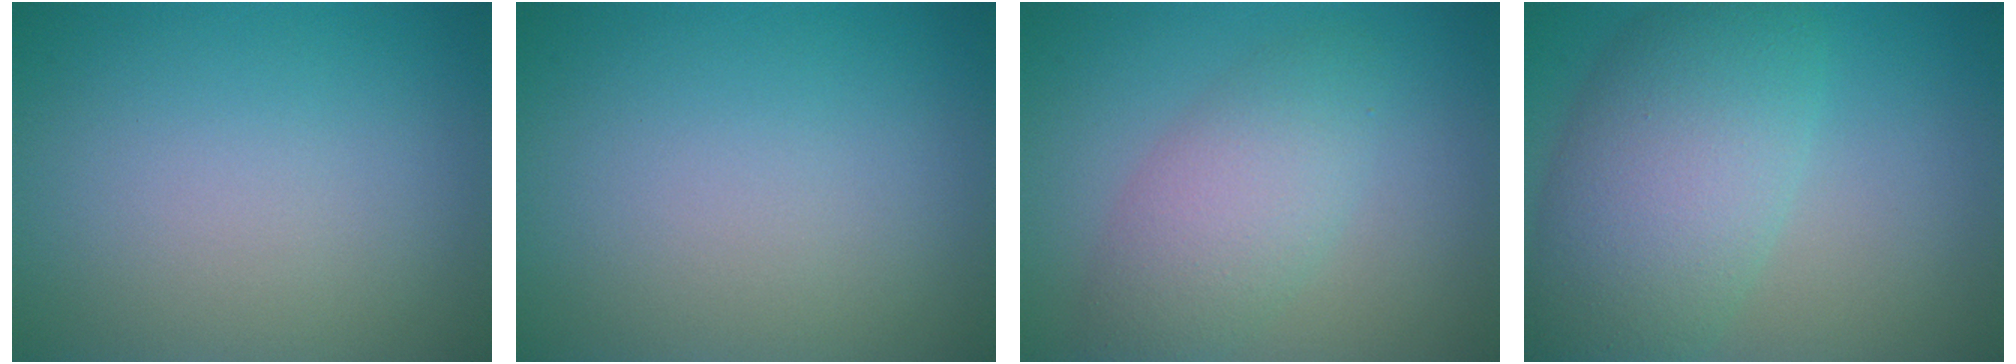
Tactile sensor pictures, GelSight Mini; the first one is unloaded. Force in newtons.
{"total": 0.0}
{"total": 4.3, "press": 4.3, "slide": 0.1}
{"total": 8.2, "press": 8.2, "slide": 0.4}